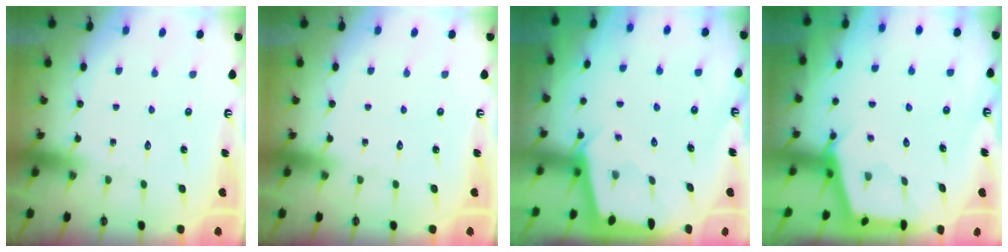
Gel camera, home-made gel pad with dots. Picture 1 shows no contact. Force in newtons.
{"total": 0.0}
{"total": 2.1, "press": 2.1, "slide": 0.3}
{"total": 2.6, "press": 2.5, "slide": 0.4}